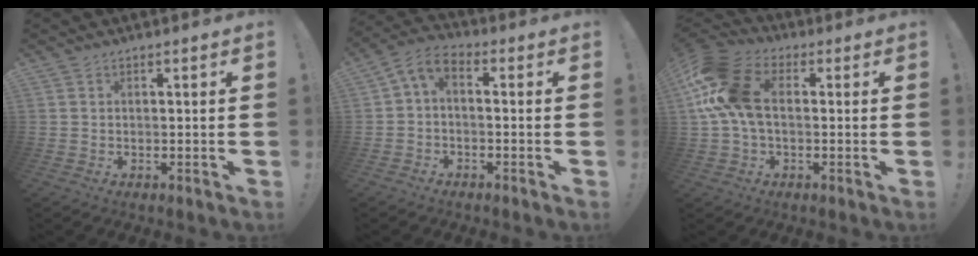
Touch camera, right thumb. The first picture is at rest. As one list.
[{"total": 4.1, "force": [-0.3, 2.1, 3.5], "torque": [-0.079, -0.009, -0.004]}, {"total": 15.7, "force": [2.3, 9.8, 12.0], "torque": [-0.246, 0.009, 0.045]}]